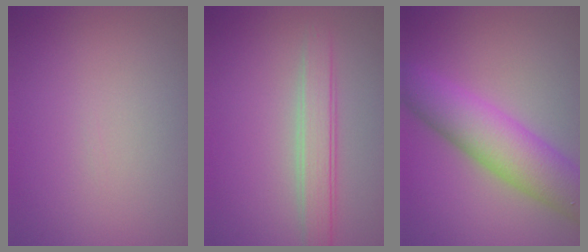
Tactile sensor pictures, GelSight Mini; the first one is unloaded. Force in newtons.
{"total": 2.9, "press": 2.9, "slide": 0.1}
{"total": 7.2, "press": 7.2, "slide": 0.1}